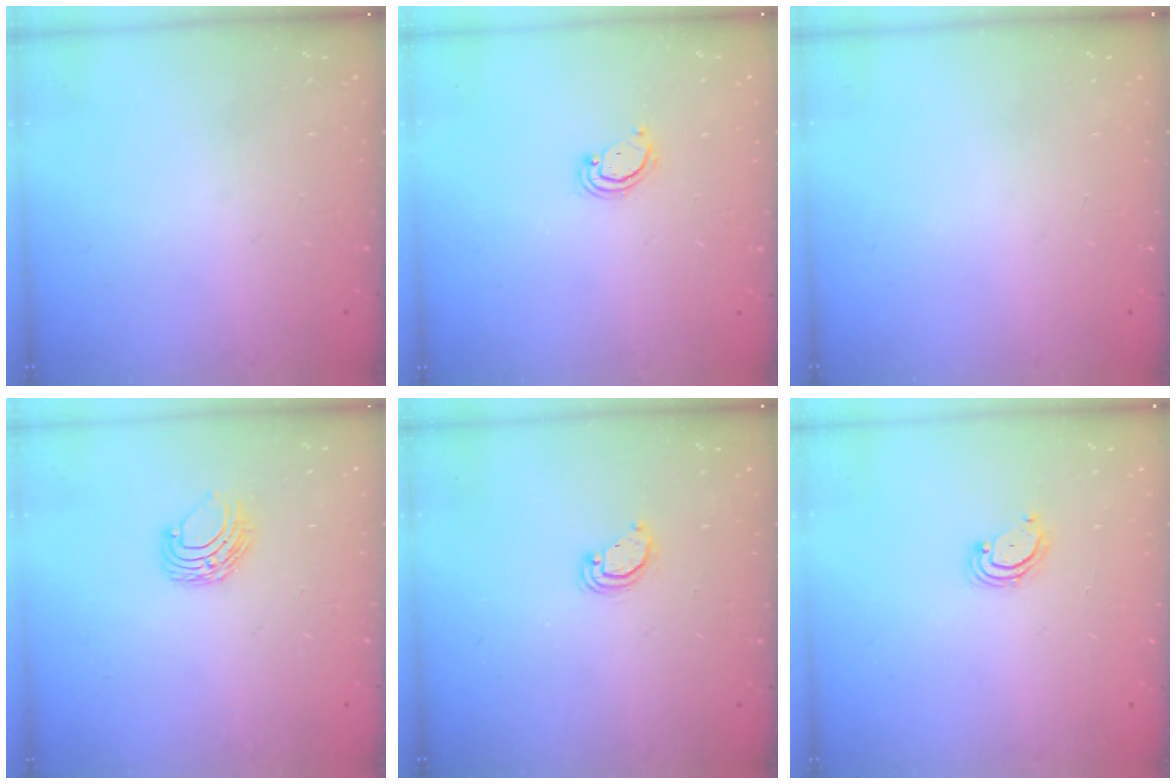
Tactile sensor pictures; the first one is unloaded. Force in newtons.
{"total": 2.6, "press": 2.6, "slide": 0.3}
{"total": 0.0}
{"total": 6.3, "press": 6.2, "slide": 0.6}
{"total": 3.3, "press": 3.3, "slide": 0.2}
{"total": 3.1, "press": 3.0, "slide": 0.4}